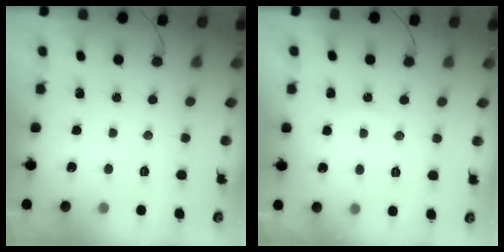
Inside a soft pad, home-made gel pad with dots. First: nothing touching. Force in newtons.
{"total": 3.5, "press": 3.5, "slide": 0.5}